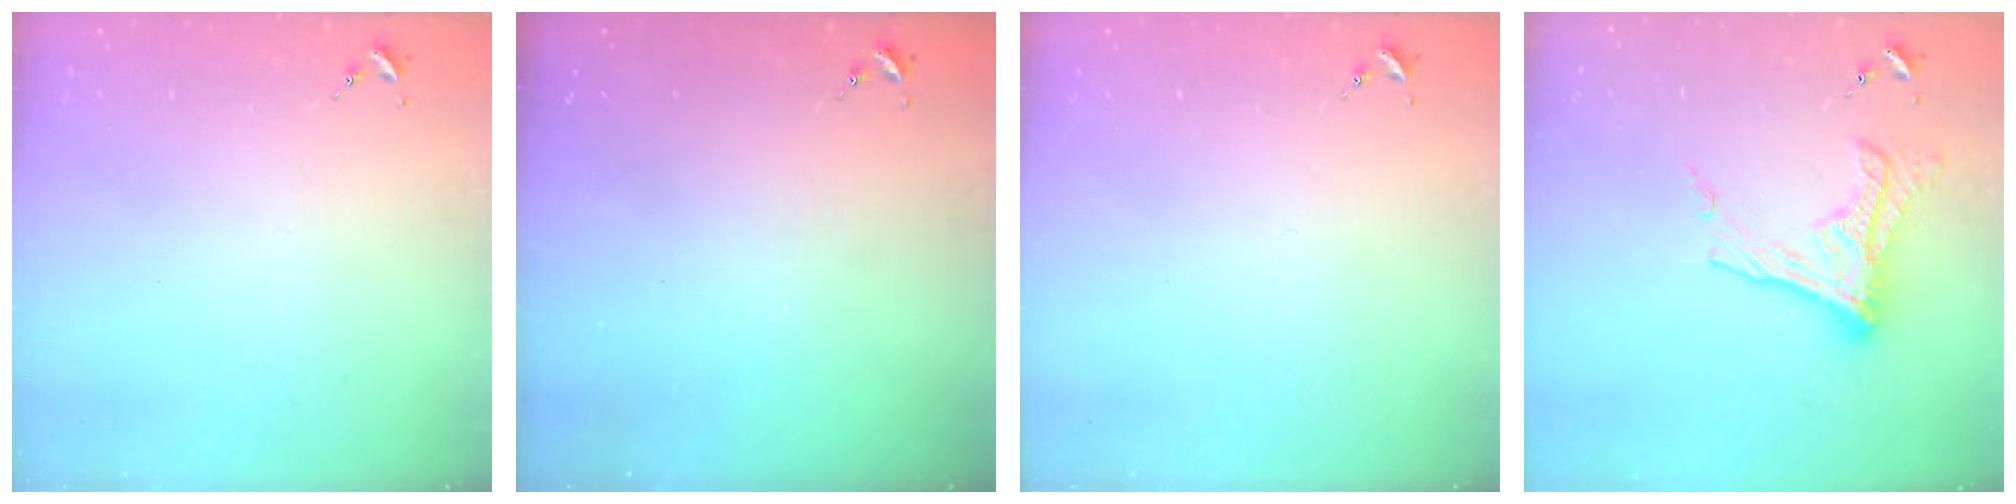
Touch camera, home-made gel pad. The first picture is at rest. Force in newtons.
{"total": 0.0}
{"total": 0.0}
{"total": 14.8, "press": 14.7, "slide": 1.3}